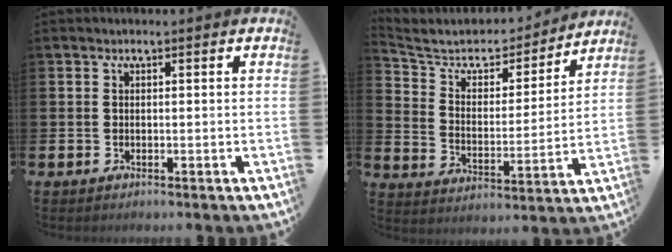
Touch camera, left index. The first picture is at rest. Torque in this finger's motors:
{"motor_torque": [-0.31, -0.15, -0.14, 0.02]}